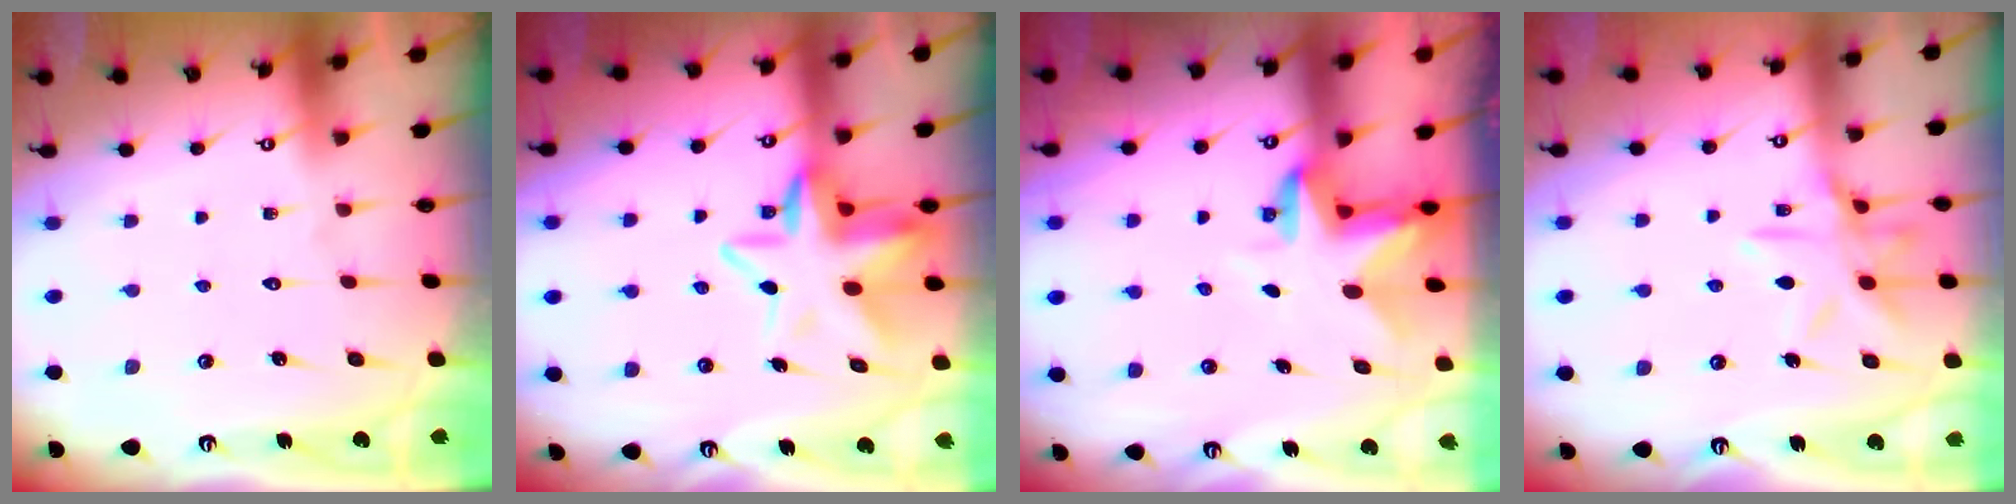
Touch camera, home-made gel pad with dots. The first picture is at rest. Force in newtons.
{"total": 11.3, "press": 11.0, "slide": 2.9}
{"total": 3.0, "press": 3.0, "slide": 0.4}
{"total": 11.8, "press": 11.7, "slide": 0.9}